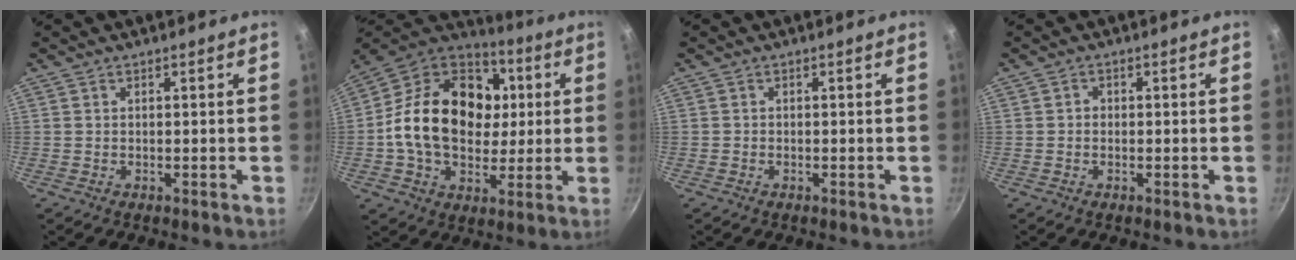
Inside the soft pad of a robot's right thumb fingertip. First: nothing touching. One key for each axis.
{"total": 24.6, "fx": 2.0, "fy": 18.1, "fz": 16.5, "tx": -0.259, "ty": 0.025, "tz": 0.026}
{"total": 0.0}
{"total": 0.9, "fx": -0.2, "fy": 0.9, "fz": 0.3, "tx": -0.003, "ty": 0.004, "tz": -0.004}